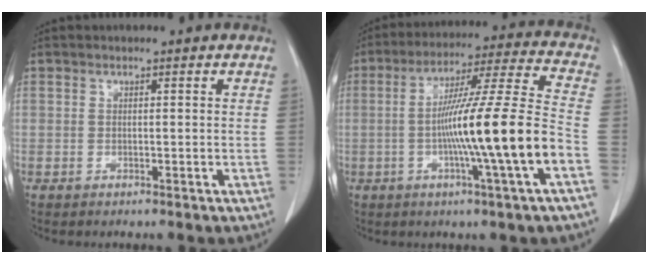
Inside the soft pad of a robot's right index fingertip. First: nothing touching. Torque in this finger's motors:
{"motor_torque": [2.08, -0.06, 1.06, 0.21]}